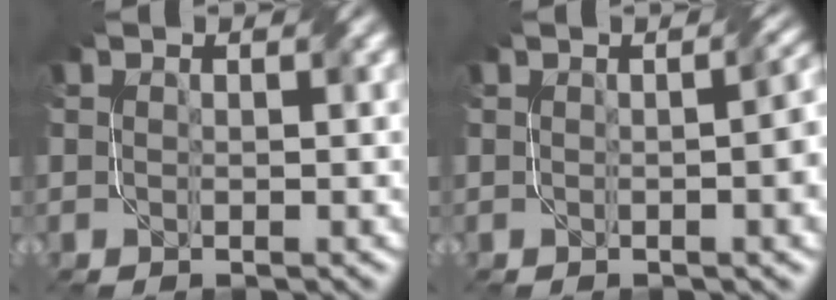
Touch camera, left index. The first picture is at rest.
{"total": 4.1, "force": [-0.1, 1.3, 3.9], "torque": [-0.034, 0.010, 0.000]}